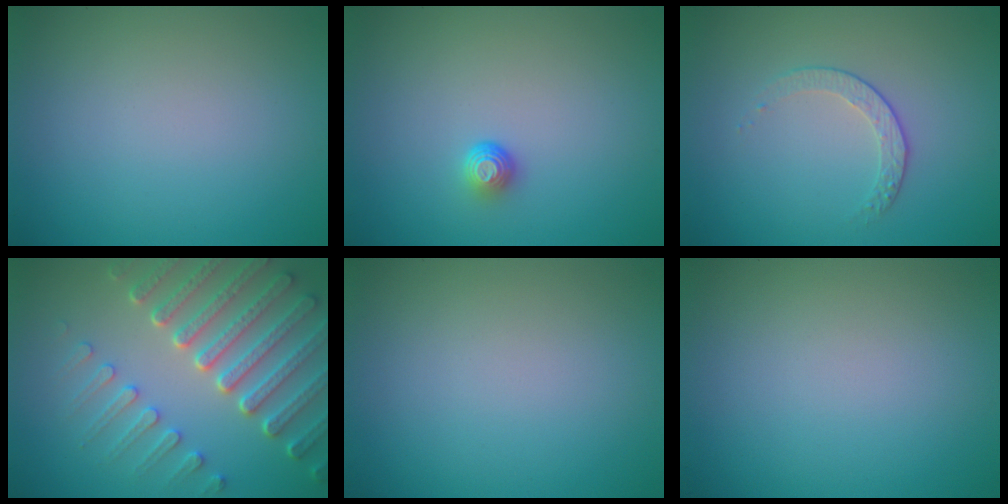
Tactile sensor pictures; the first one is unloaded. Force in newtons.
{"total": 1.3, "press": 1.0, "slide": 0.9}
{"total": 1.6, "press": 1.0, "slide": 1.3}
{"total": 7.2, "press": 5.7, "slide": 4.4}
{"total": 0.0}
{"total": 0.0}